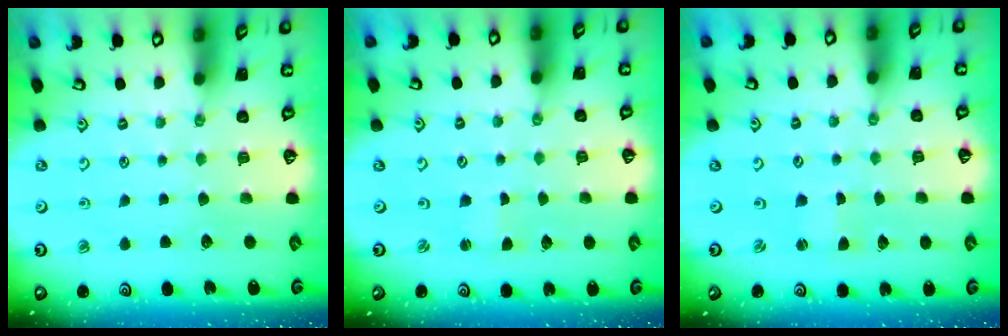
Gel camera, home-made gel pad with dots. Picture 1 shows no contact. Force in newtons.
{"total": 0.0}
{"total": 0.0}